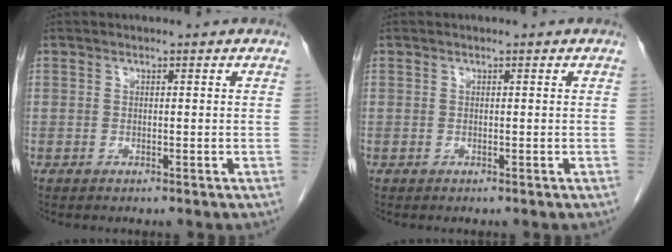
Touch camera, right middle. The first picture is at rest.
{"total": 0.0}